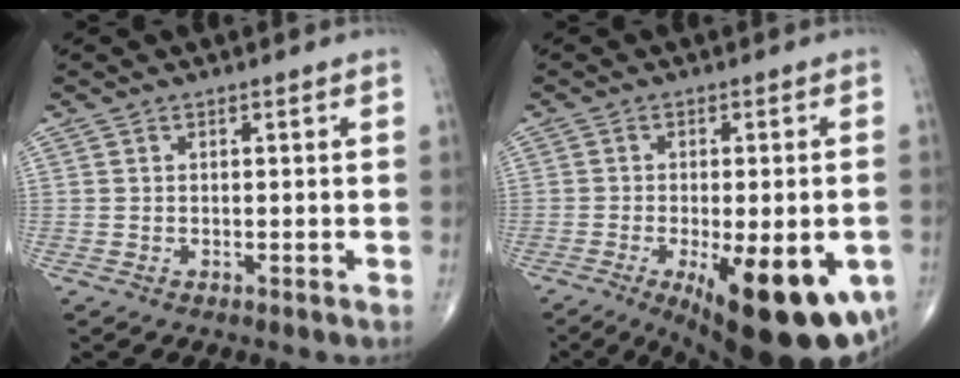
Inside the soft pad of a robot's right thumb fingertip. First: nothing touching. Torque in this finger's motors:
{"motor_torque": [2.54, 2.47, 1.36, -1.41, 0.52]}